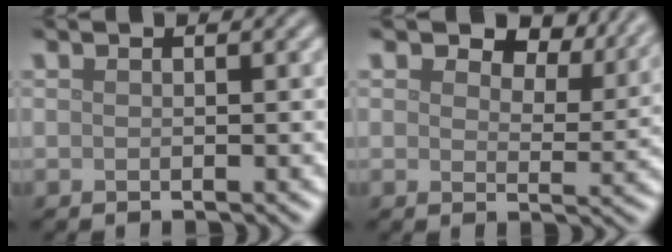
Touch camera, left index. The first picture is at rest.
{"total": 6.7, "force": [4.9, 3.2, 3.2], "torque": [-0.048, -0.002, 0.062]}